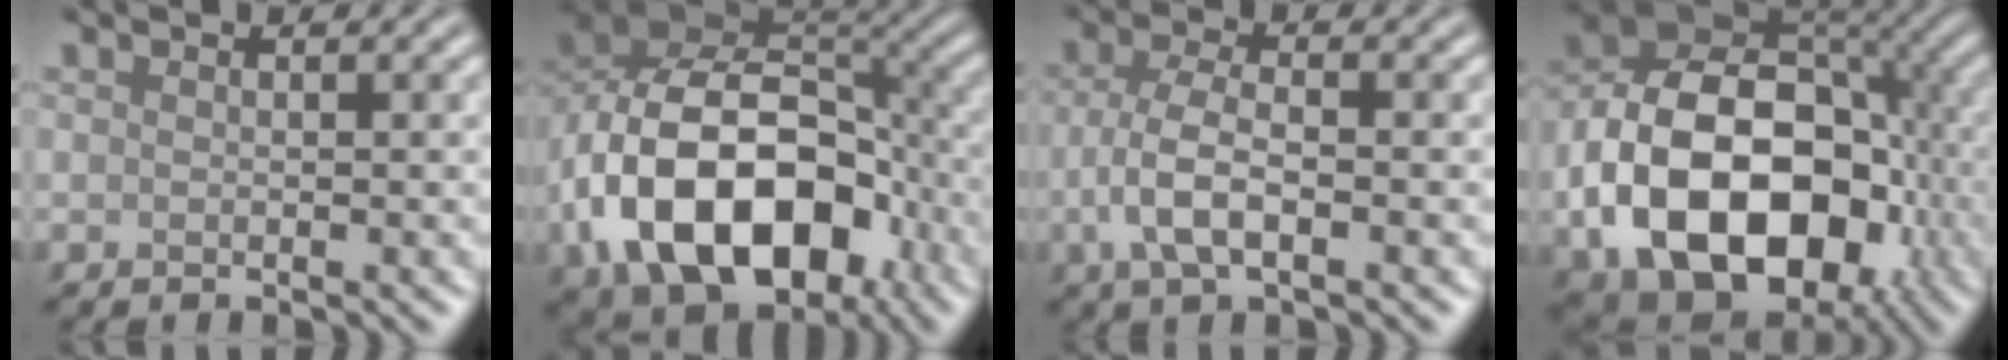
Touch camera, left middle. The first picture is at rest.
{"total": 16.0, "force": [-5.3, 10.3, 11.0], "torque": [-0.193, -0.009, -0.096]}
{"total": 4.2, "force": [-1.2, 1.7, 3.6], "torque": [-0.083, 0.001, -0.026]}
{"total": 15.9, "force": [-3.9, 11.1, 10.7], "torque": [-0.188, -0.020, -0.067]}